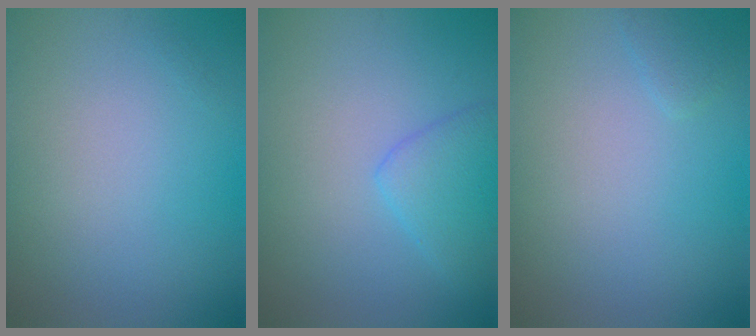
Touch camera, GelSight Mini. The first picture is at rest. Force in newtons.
{"total": 2.8, "press": 2.8, "slide": 0.1}
{"total": 0.8, "press": 0.8, "slide": 0.1}